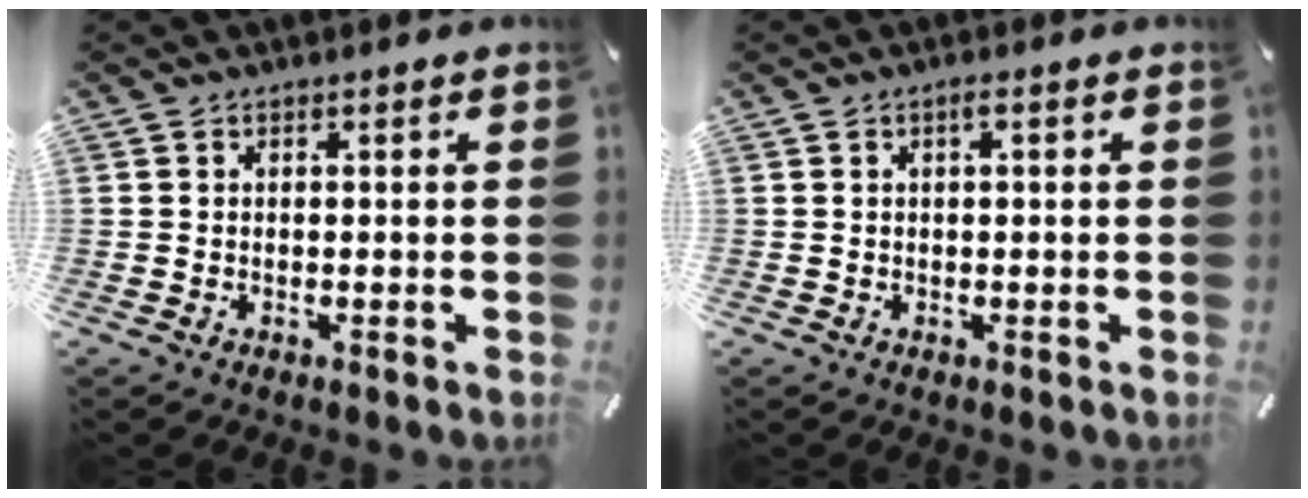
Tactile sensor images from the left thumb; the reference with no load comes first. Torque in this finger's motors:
{"motor_torque": [-0.09, -0.38, 0.15, 0.27, 0.00]}